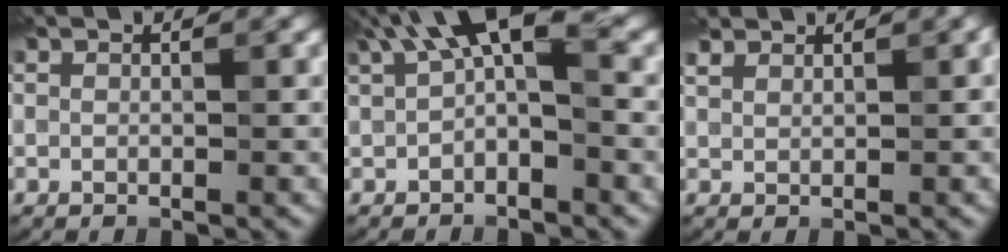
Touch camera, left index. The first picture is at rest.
{"total": 5.8, "force": [1.9, 2.3, 5.0], "torque": [-0.073, 0.014, 0.021]}
{"total": 2.0, "force": [1.9, 0.6, 0.5], "torque": [-0.013, 0.008, 0.039]}